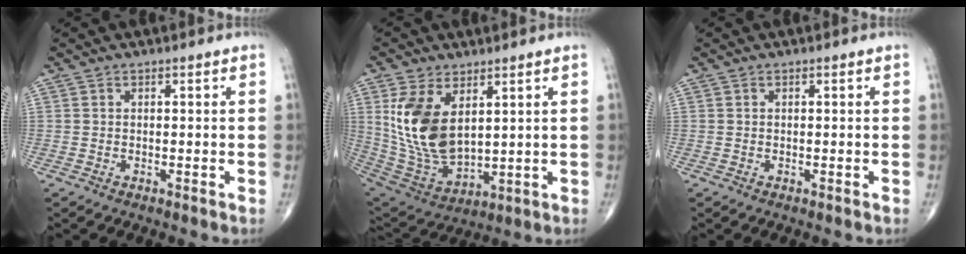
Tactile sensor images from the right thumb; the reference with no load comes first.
{"total": 15.5, "force": [4.5, 8.7, 12.0], "torque": [-0.226, -0.023, 0.109]}
{"total": 0.0}